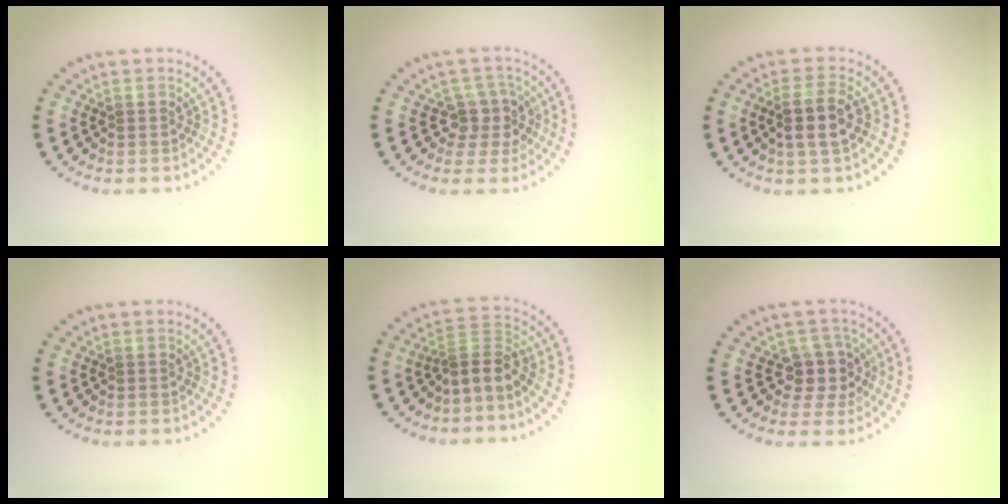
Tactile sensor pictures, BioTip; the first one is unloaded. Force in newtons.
{"total": 3.1, "press": 2.4, "slide": 1.9}
{"total": 3.0, "press": 2.8, "slide": 1.2}
{"total": 0.0}
{"total": 3.0, "press": 2.1, "slide": 2.2}
{"total": 3.0, "press": 2.5, "slide": 1.6}